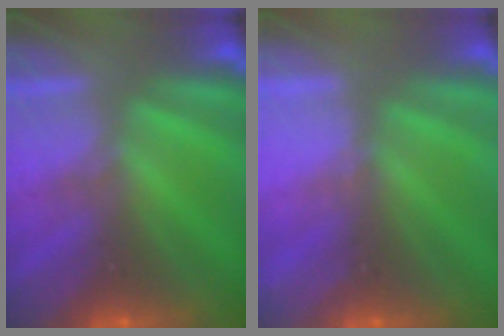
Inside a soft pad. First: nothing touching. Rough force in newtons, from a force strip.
{"total": 2.3}